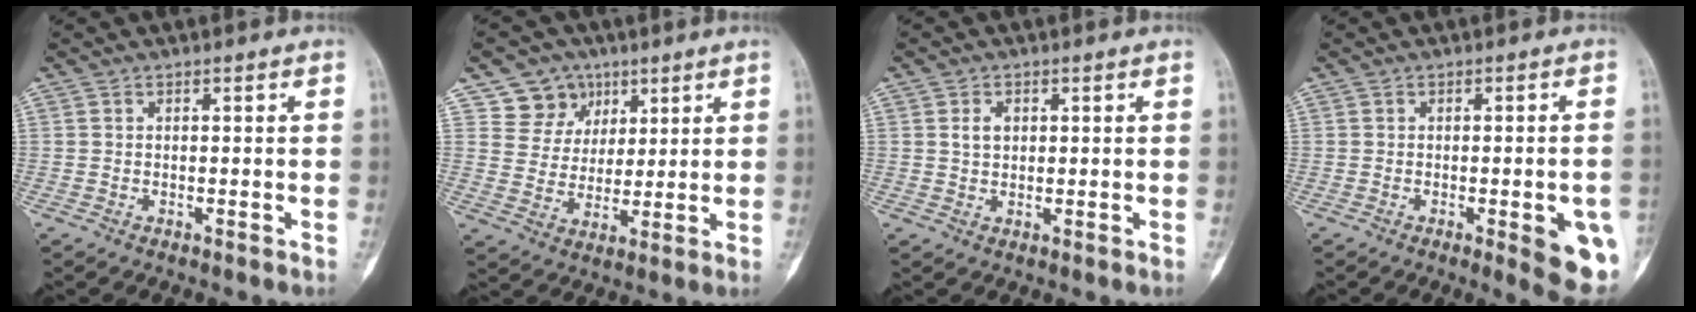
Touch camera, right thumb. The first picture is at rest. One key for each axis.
{"total": 9.0, "fx": 4.9, "fy": 7.4, "fz": 1.5, "tx": 0.014, "ty": -0.026, "tz": 0.091}
{"total": 2.7, "fx": 0.8, "fy": 2.0, "fz": 1.6, "tx": -0.022, "ty": -0.001, "tz": 0.015}
{"total": 8.9, "fx": -2.8, "fy": 2.7, "fz": 8.0, "tx": -0.077, "ty": -0.003, "tz": -0.026}